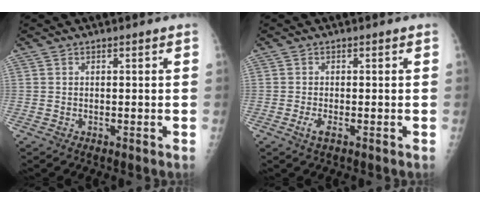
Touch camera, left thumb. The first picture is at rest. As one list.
[{"total": 2.1, "force": [-0.9, 0.6, 1.8], "torque": [-0.042, 0.000, -0.019]}]